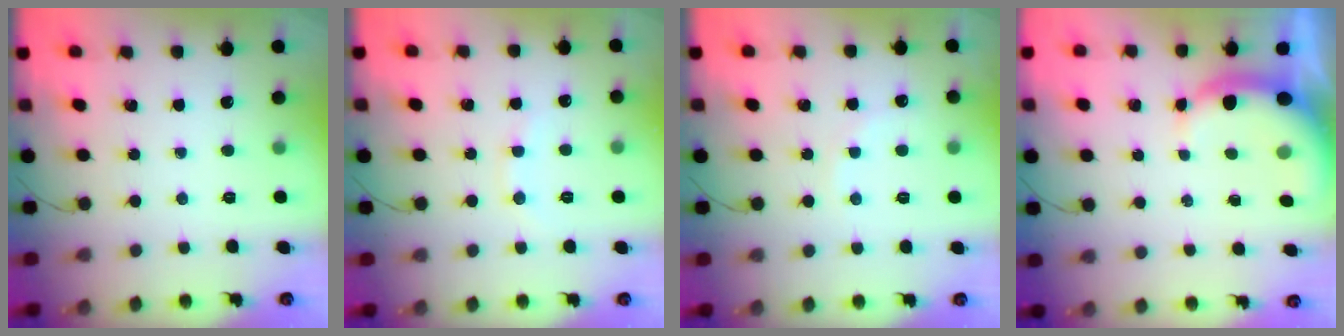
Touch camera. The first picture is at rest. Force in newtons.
{"total": 6.2, "press": 6.0, "slide": 1.4}
{"total": 5.5, "press": 5.4, "slide": 1.1}
{"total": 7.5, "press": 7.5, "slide": 0.7}